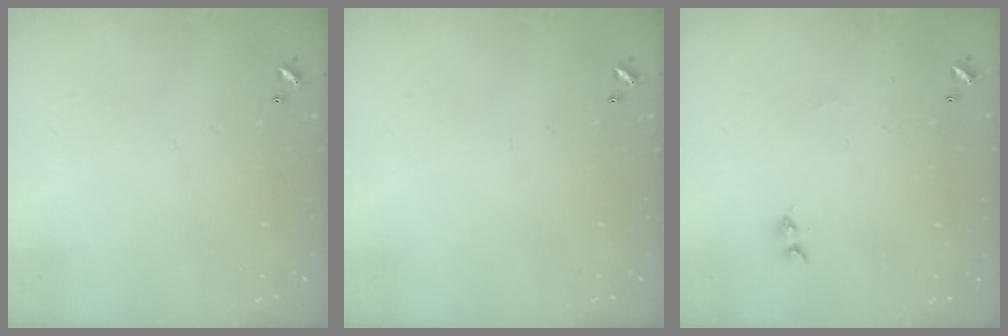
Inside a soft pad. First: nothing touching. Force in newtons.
{"total": 0.0}
{"total": 1.1, "press": 0.9, "slide": 0.5}